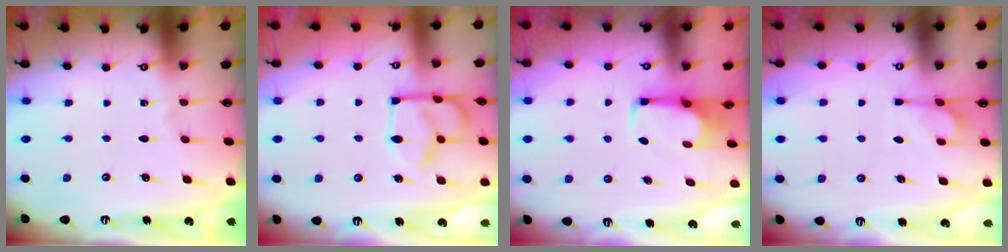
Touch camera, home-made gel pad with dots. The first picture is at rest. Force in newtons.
{"total": 9.1, "press": 9.1, "slide": 0.2}
{"total": 2.7, "press": 2.7, "slide": 0.4}
{"total": 1.6, "press": 0.9, "slide": 1.3}